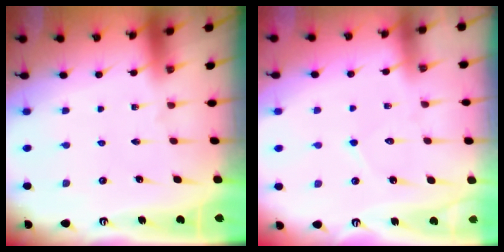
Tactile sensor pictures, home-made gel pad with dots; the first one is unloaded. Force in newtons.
{"total": 4.6, "press": 4.5, "slide": 0.3}